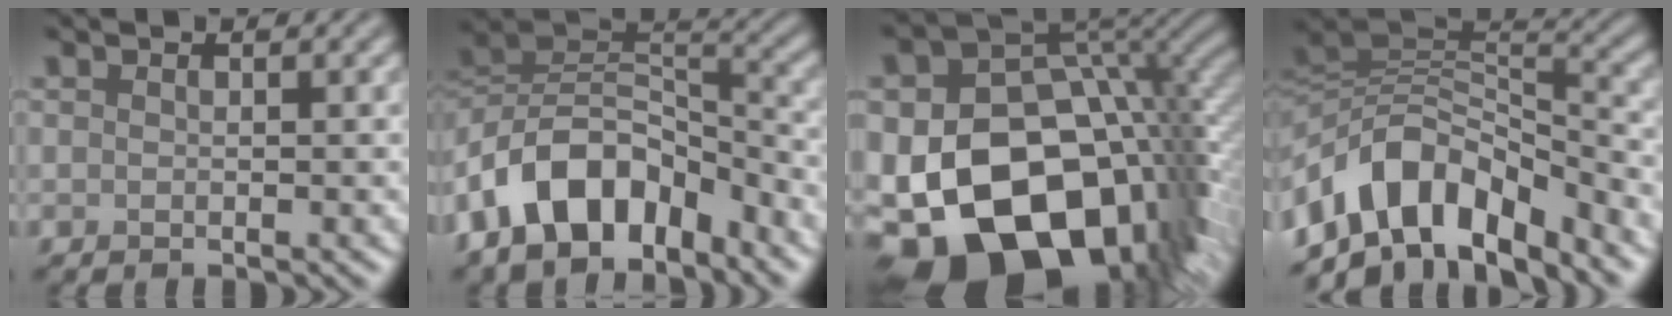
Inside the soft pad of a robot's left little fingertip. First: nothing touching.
{"total": 10.6, "force": [-6.4, 5.6, 6.3], "torque": [-0.104, 0.011, -0.131]}
{"total": 19.6, "force": [-6.6, 13.3, 12.8], "torque": [-0.228, -0.040, -0.089]}
{"total": 10.3, "force": [-5.4, 5.6, 6.8], "torque": [-0.111, 0.016, -0.106]}